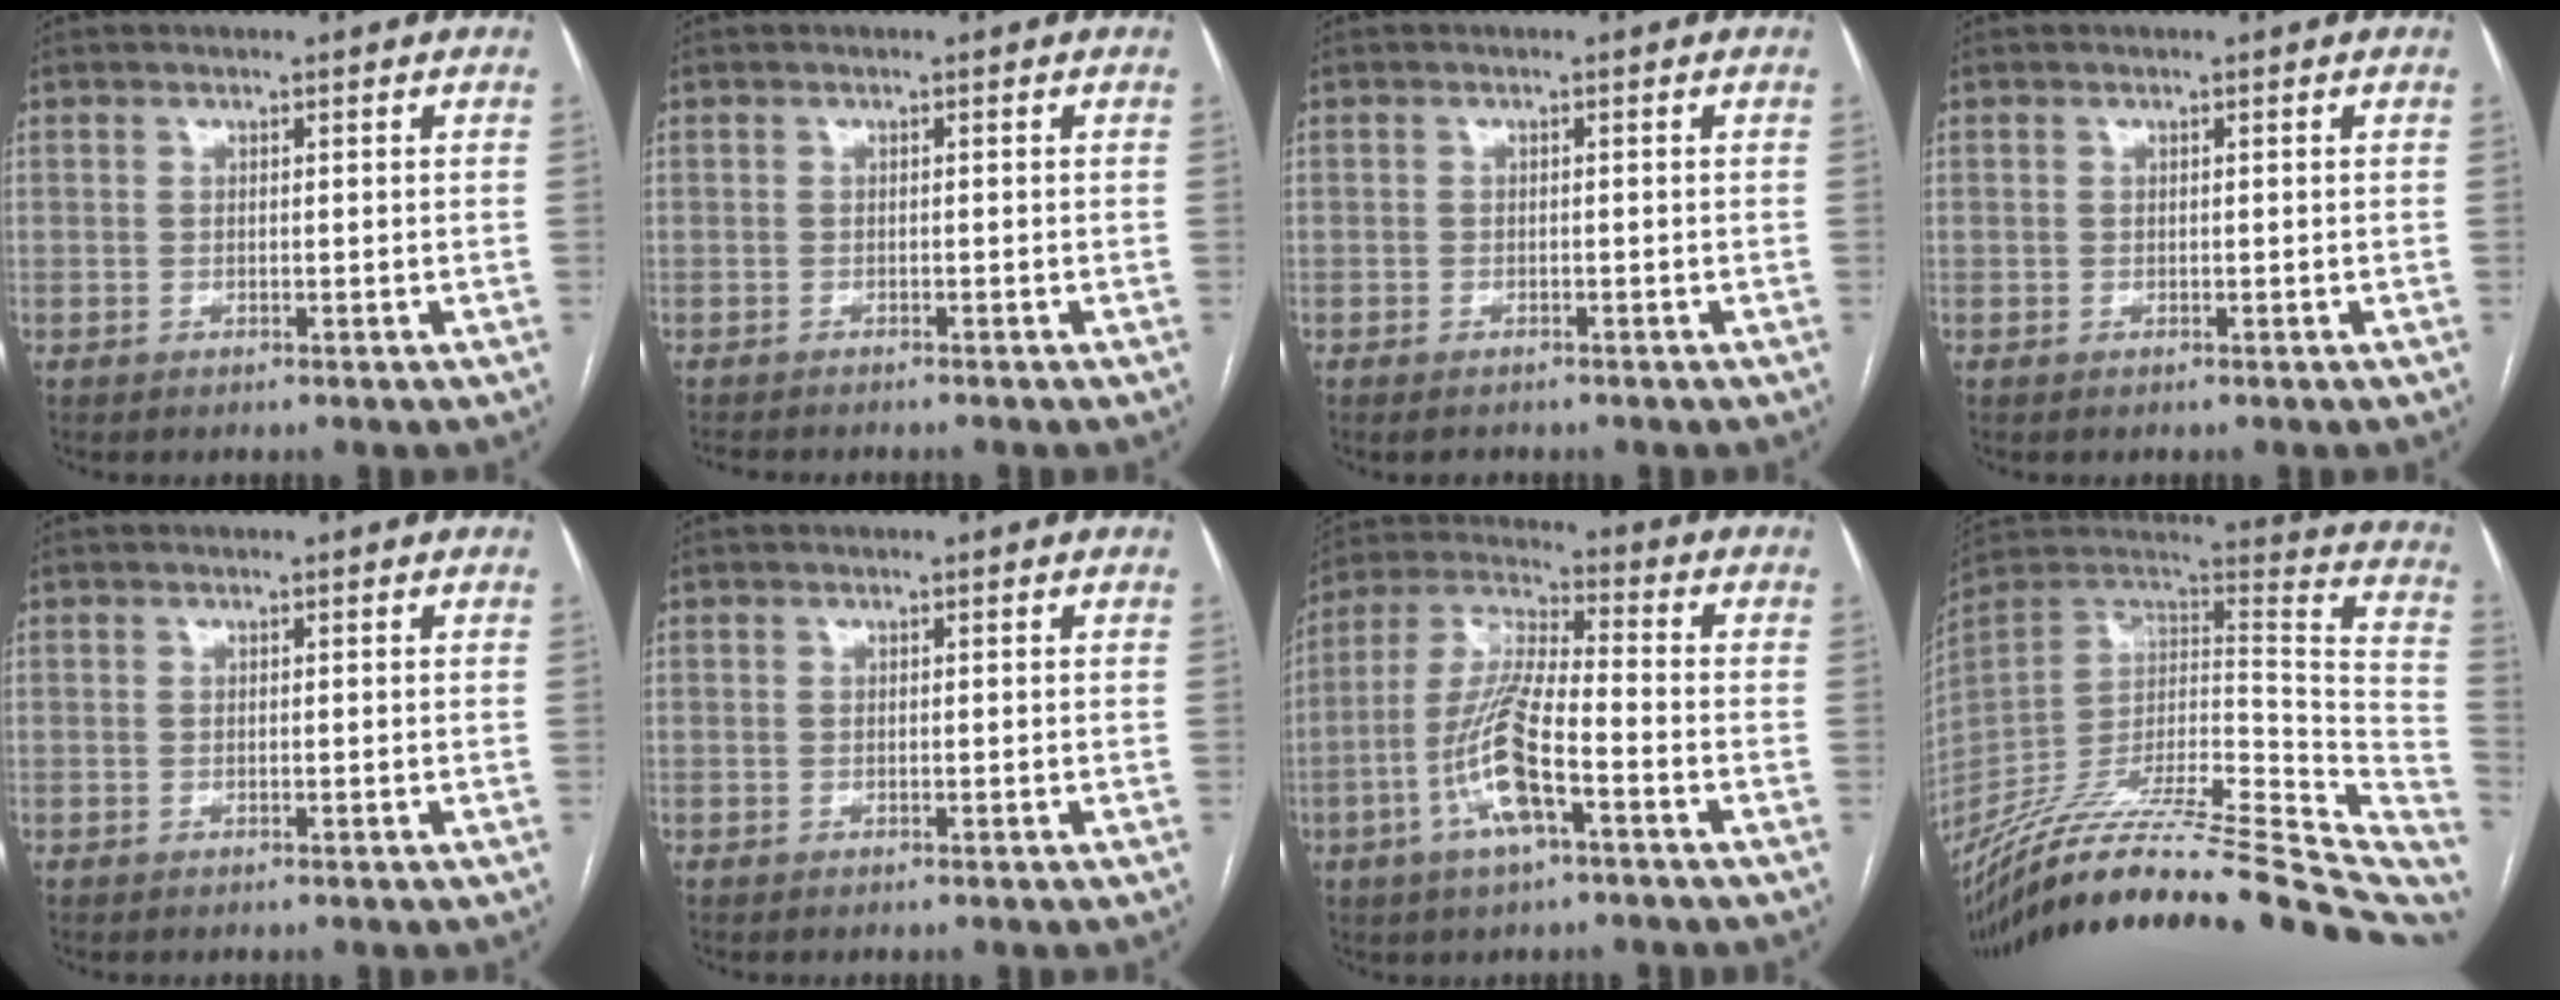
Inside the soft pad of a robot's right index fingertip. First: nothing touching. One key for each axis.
{"total": 5.3, "fx": -4.8, "fy": 1.0, "fz": 2.1, "tx": -0.024, "ty": -0.006, "tz": -0.066}
{"total": 1.8, "fx": -1.5, "fy": 0.8, "fz": 0.5, "tx": -0.010, "ty": -0.001, "tz": -0.018}
{"total": 0.0}
{"total": 0.0}
{"total": 0.0}
{"total": 12.6, "fx": -4.7, "fy": 2.4, "fz": 11.4, "tx": -0.243, "ty": 0.002, "tz": -0.087}
{"total": 41.6, "fx": -34.1, "fy": 5.9, "fz": 23.1, "tx": -0.295, "ty": -0.052, "tz": -0.493}